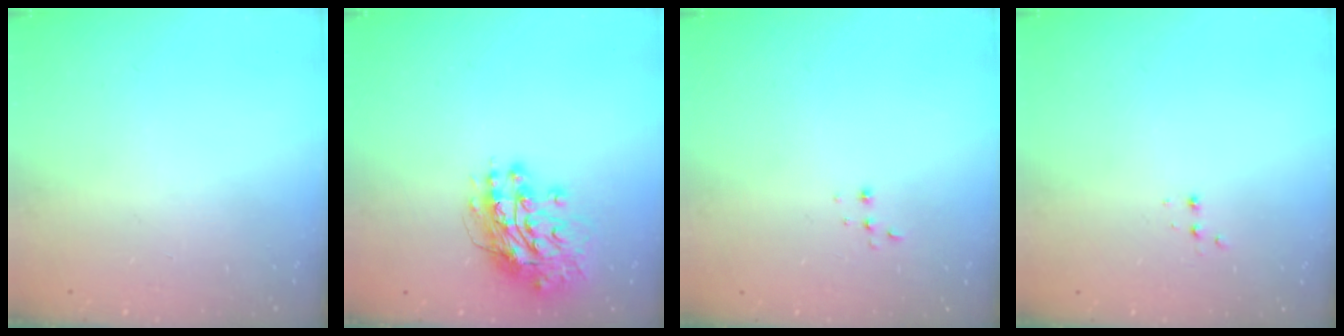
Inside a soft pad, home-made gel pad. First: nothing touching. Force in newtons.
{"total": 13.6, "press": 13.6, "slide": 1.4}
{"total": 2.2, "press": 2.2, "slide": 0.5}
{"total": 2.4, "press": 2.2, "slide": 0.9}